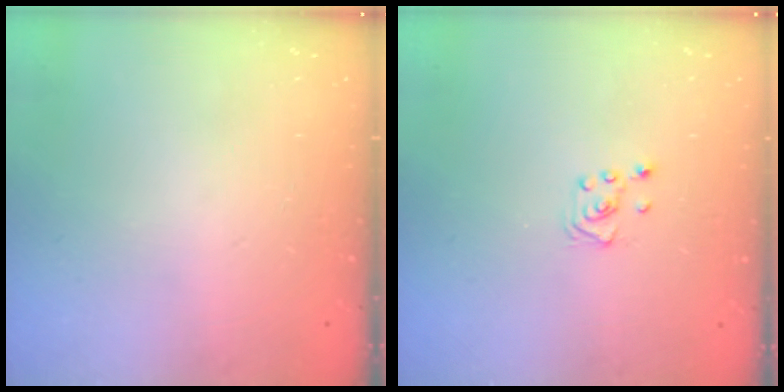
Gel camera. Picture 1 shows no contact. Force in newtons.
{"total": 3.1, "press": 3.1, "slide": 0.3}